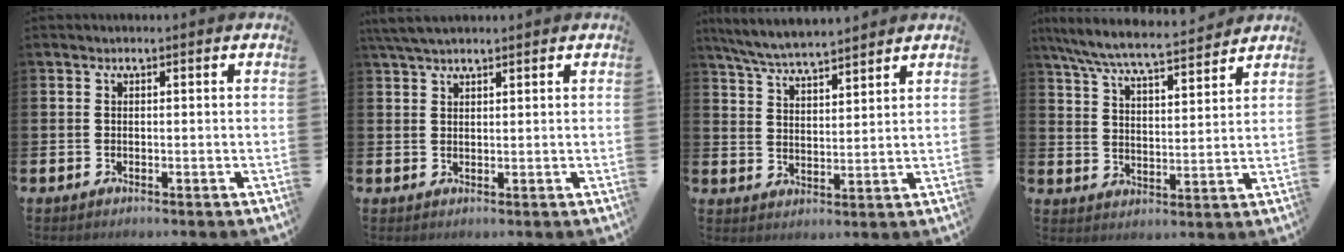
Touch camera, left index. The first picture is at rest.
{"total": 3.2, "force": [2.8, 0.9, 1.5], "torque": [-0.030, -0.003, 0.051]}
{"total": 6.2, "force": [6.0, 0.5, 1.4], "torque": [-0.052, -0.029, 0.109]}
{"total": 7.6, "force": [7.2, 0.5, 2.5], "torque": [-0.076, -0.045, 0.126]}